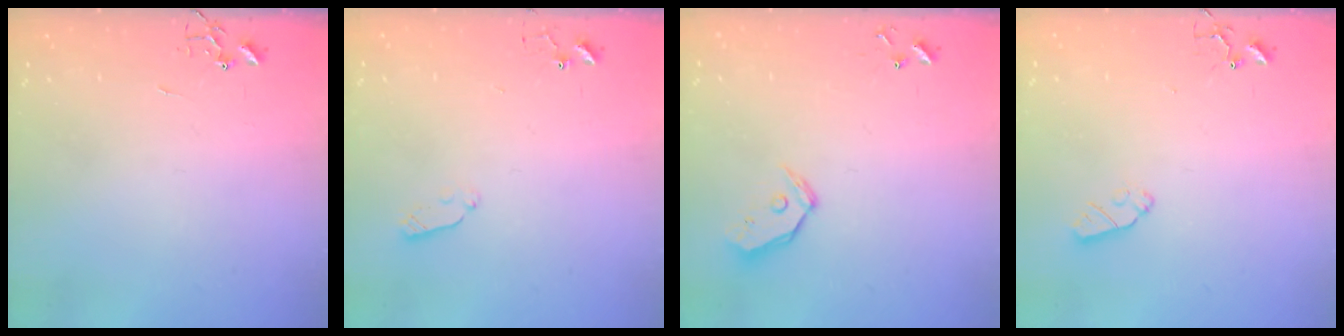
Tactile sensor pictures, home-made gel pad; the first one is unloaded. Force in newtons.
{"total": 4.5, "press": 4.5, "slide": 0.4}
{"total": 8.7, "press": 8.6, "slide": 1.3}
{"total": 6.6, "press": 6.6, "slide": 0.2}